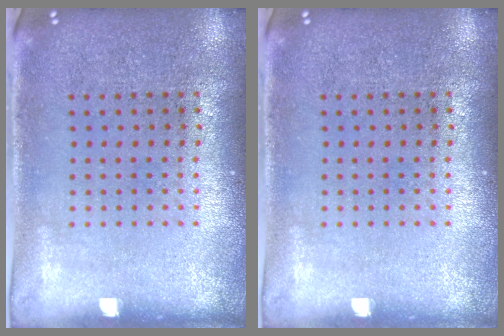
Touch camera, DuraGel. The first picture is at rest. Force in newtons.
{"total": 0.0}